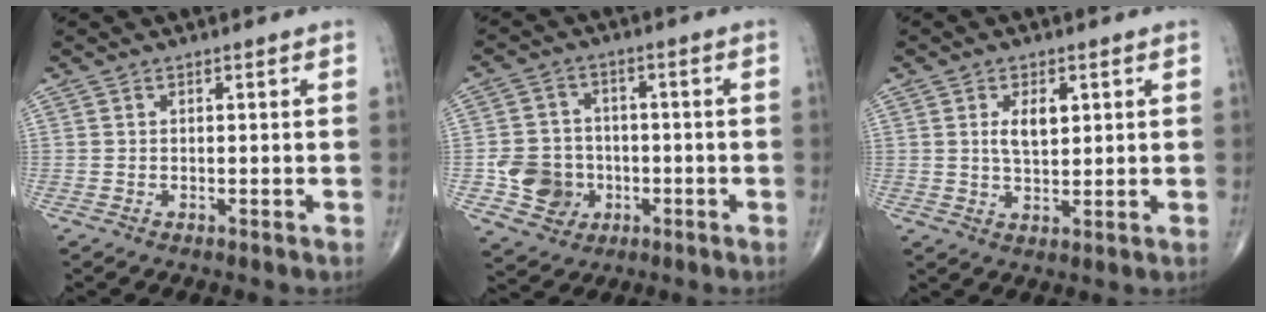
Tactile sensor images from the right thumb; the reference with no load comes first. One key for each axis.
{"total": 8.8, "fx": -2.1, "fy": 7.9, "fz": 3.3, "tx": -0.021, "ty": 0.013, "tz": -0.034}
{"total": 5.0, "fx": 1.4, "fy": 2.6, "fz": 4.1, "tx": -0.059, "ty": -0.009, "tz": 0.025}